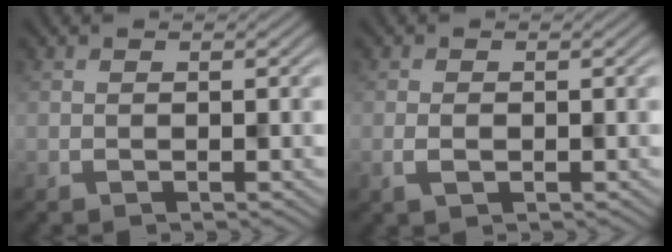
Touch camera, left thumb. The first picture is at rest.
{"total": 1.4, "force": [-0.5, 0.9, 1.0], "torque": [-0.022, -0.005, -0.008]}